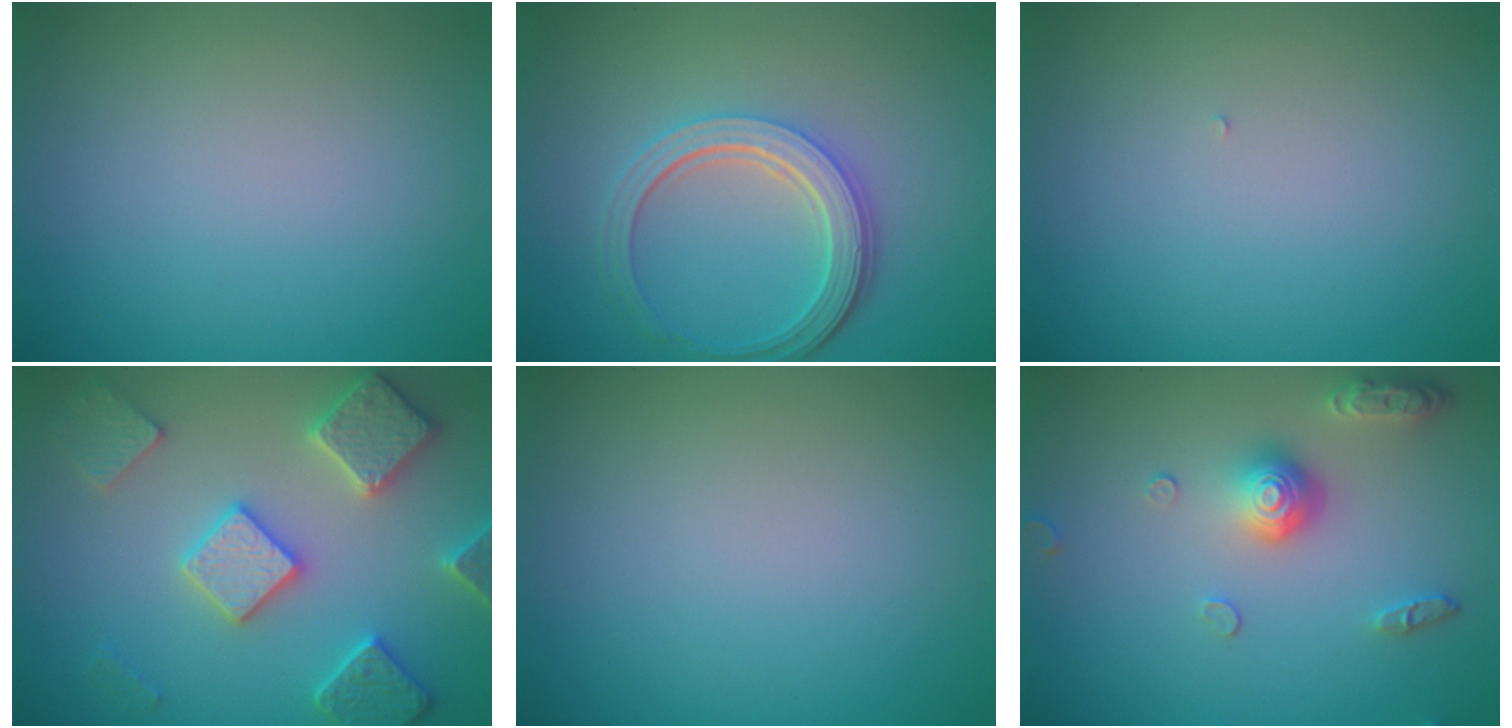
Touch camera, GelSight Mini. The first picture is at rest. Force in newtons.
{"total": 4.9, "press": 3.7, "slide": 3.2}
{"total": 0.0}
{"total": 5.8, "press": 5.7, "slide": 1.4}
{"total": 0.0}
{"total": 3.7, "press": 2.9, "slide": 2.4}